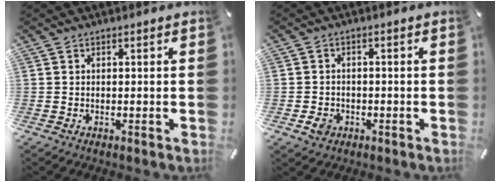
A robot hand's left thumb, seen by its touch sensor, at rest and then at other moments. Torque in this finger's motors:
{"motor_torque": [0.33, 0.51, 0.22, 0.12, 0.01]}